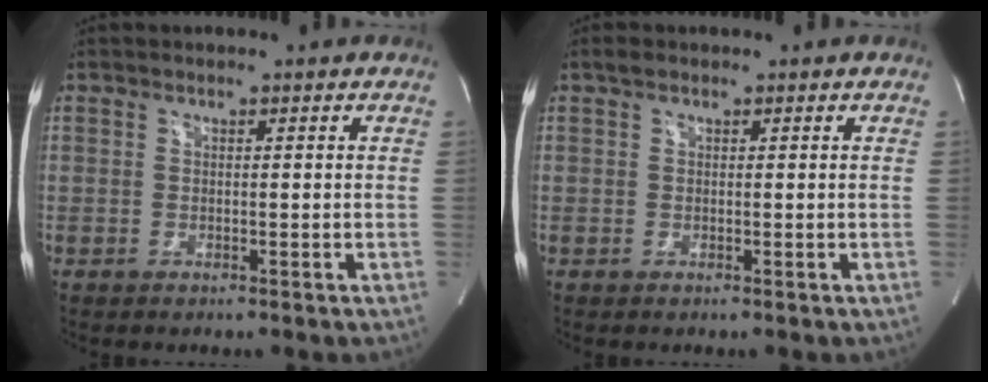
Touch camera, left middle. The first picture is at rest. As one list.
[{"total": 0.9, "force": [0.6, 0.5, 0.5], "torque": [-0.013, 0.013, 0.011]}]